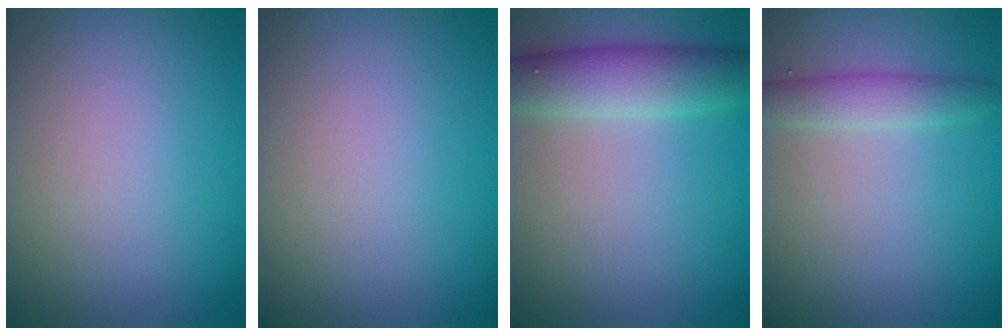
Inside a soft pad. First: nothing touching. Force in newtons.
{"total": 0.0}
{"total": 4.9, "press": 4.9, "slide": 0.1}
{"total": 2.4, "press": 2.4, "slide": 0.1}